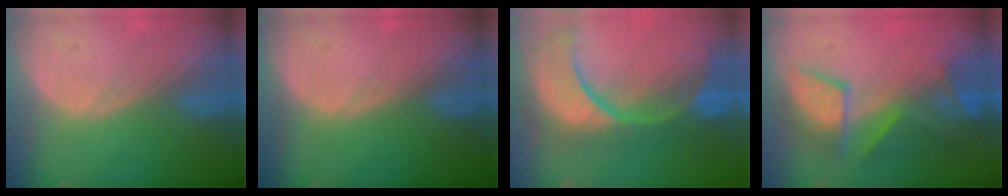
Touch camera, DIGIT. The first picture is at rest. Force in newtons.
{"total": 0.0}
{"total": 14.0, "press": 11.2, "slide": 8.4}
{"total": 8.8, "press": 8.2, "slide": 3.2}